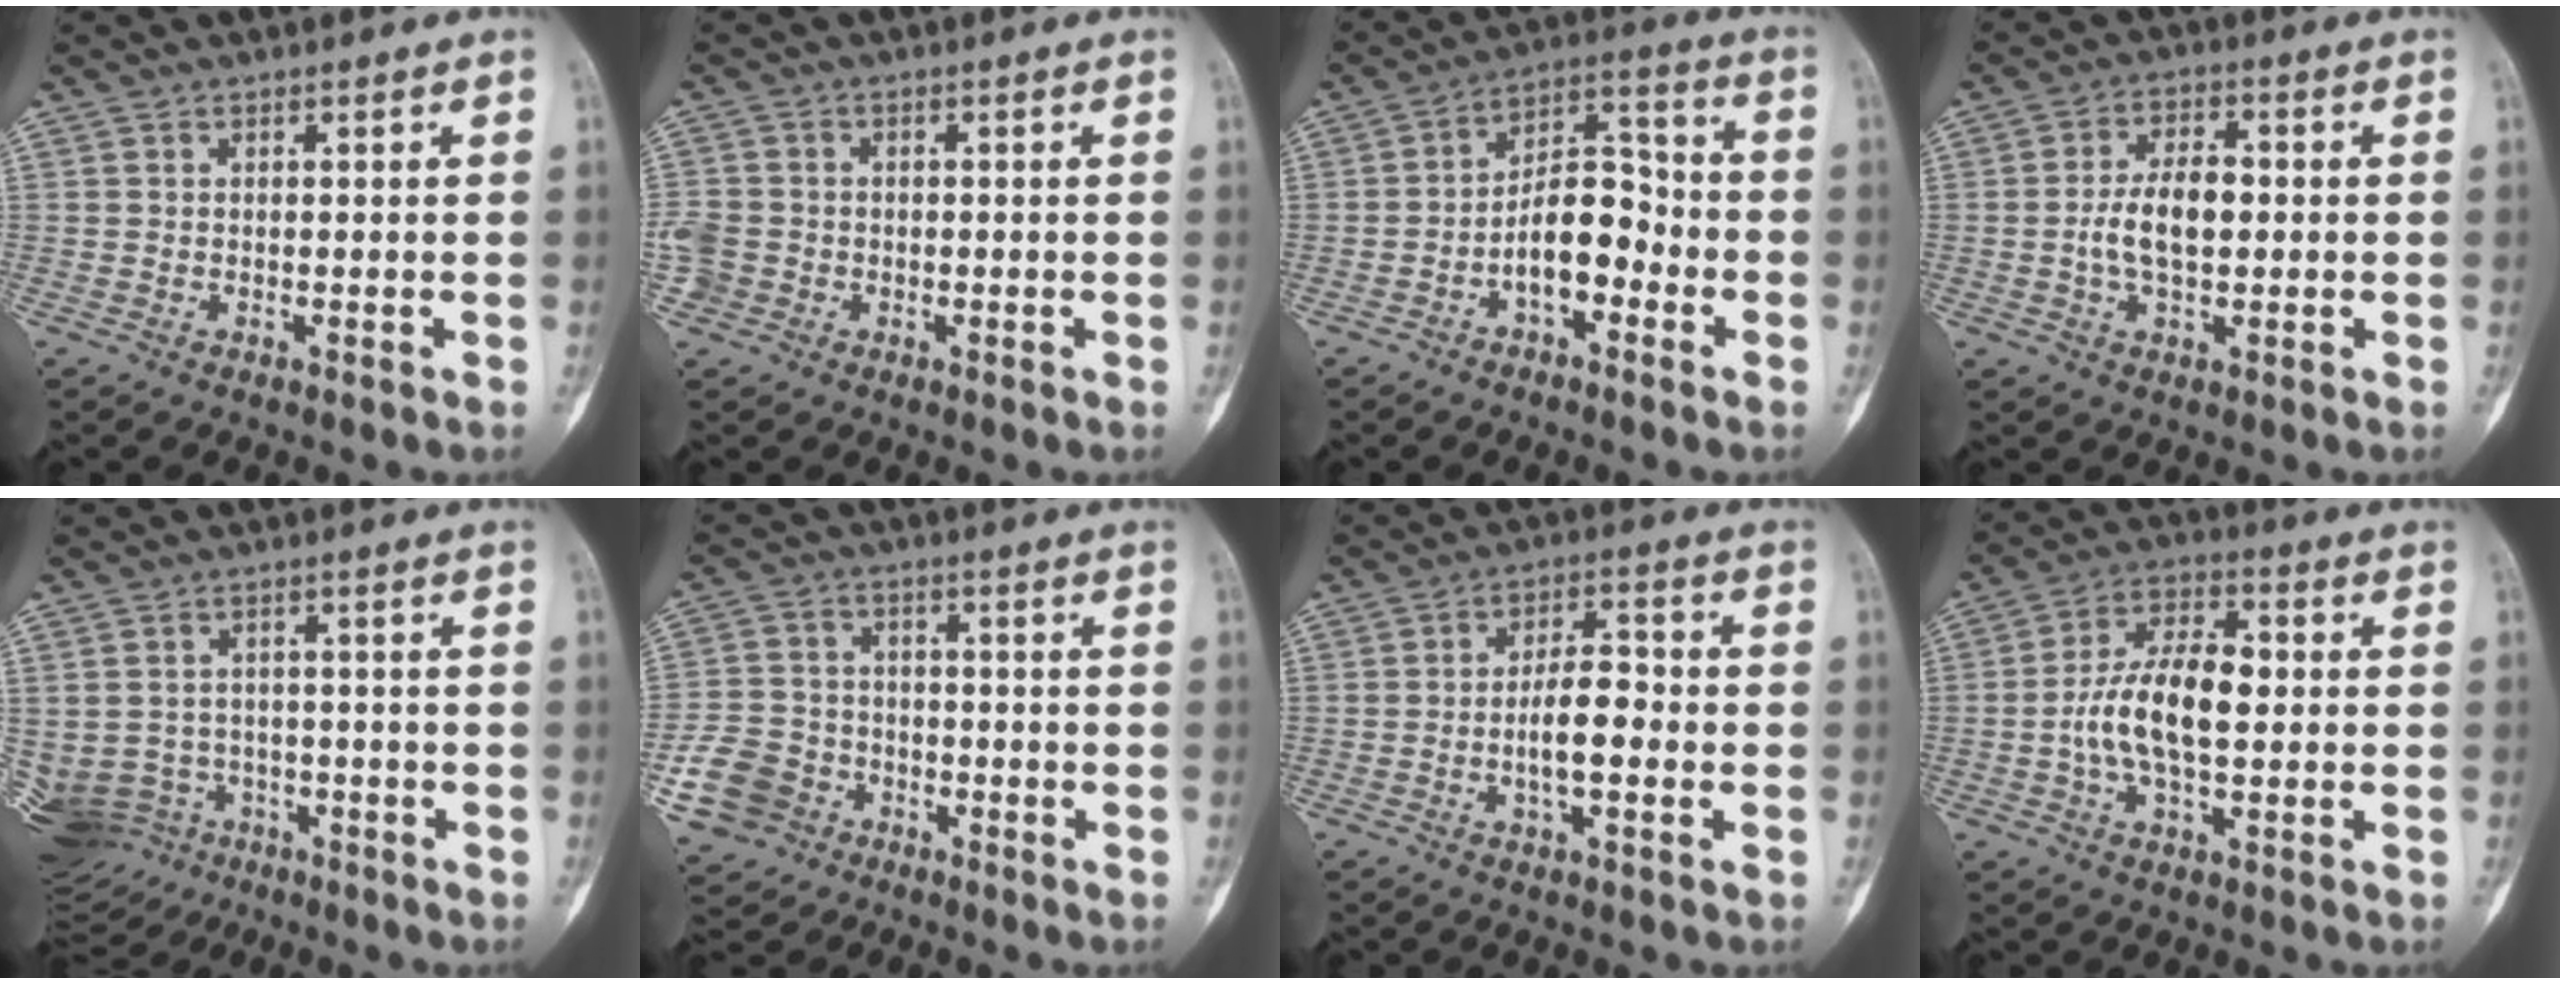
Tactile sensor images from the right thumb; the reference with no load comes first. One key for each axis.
{"total": 4.4, "fx": -1.2, "fy": 4.0, "fz": 1.4, "tx": -0.025, "ty": 0.013, "tz": -0.023}
{"total": 10.7, "fx": -3.4, "fy": 5.8, "fz": 8.4, "tx": -0.118, "ty": 0.046, "tz": -0.067}
{"total": 8.2, "fx": -0.4, "fy": 4.5, "fz": 6.9, "tx": -0.121, "ty": 0.014, "tz": -0.009}
{"total": 13.8, "fx": -5.9, "fy": 11.4, "fz": 5.2, "tx": -0.121, "ty": 0.039, "tz": -0.081}
{"total": 10.2, "fx": -4.5, "fy": 8.4, "fz": 3.6, "tx": -0.061, "ty": 0.025, "tz": -0.080}
{"total": 8.1, "fx": -1.5, "fy": 3.2, "fz": 7.3, "tx": -0.116, "ty": 0.018, "tz": -0.030}
{"total": 12.7, "fx": -0.6, "fy": 6.4, "fz": 10.9, "tx": -0.202, "ty": 0.024, "tz": -0.016}